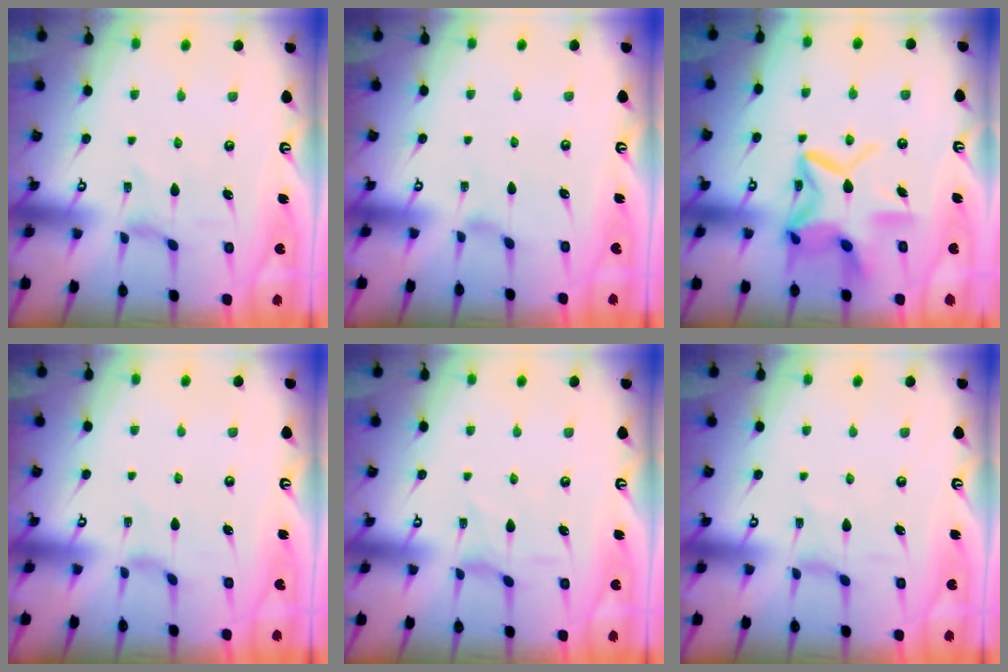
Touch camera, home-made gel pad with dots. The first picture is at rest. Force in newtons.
{"total": 1.7, "press": 1.6, "slide": 0.4}
{"total": 15.7, "press": 15.6, "slide": 1.3}
{"total": 1.5, "press": 1.4, "slide": 0.4}
{"total": 0.9, "press": 0.9, "slide": 0.2}
{"total": 1.6, "press": 1.6, "slide": 0.1}